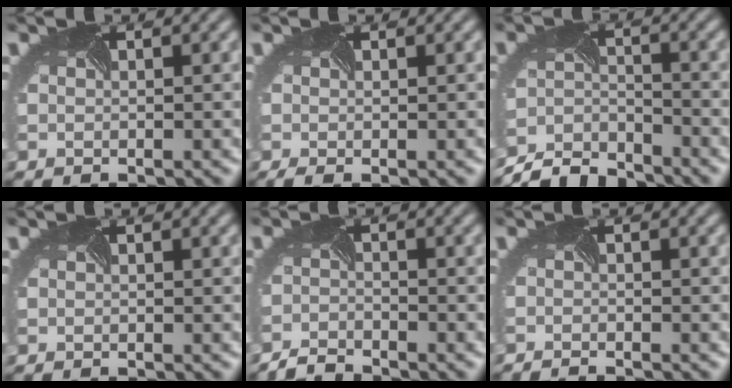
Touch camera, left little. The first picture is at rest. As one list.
[{"total": 1.1, "force": [-0.3, 0.3, 1.0], "torque": [-0.016, 0.002, -0.002]}, {"total": 5.8, "force": [-5.8, 0.4, 0.0], "torque": [-0.009, -0.007, -0.110]}, {"total": 0.0}, {"total": 2.7, "force": [-2.7, -0.3, -0.4], "torque": [-0.006, -0.005, -0.056]}, {"total": 2.0, "force": [-2.0, -0.3, -0.1], "torque": [-0.003, -0.010, -0.031]}]